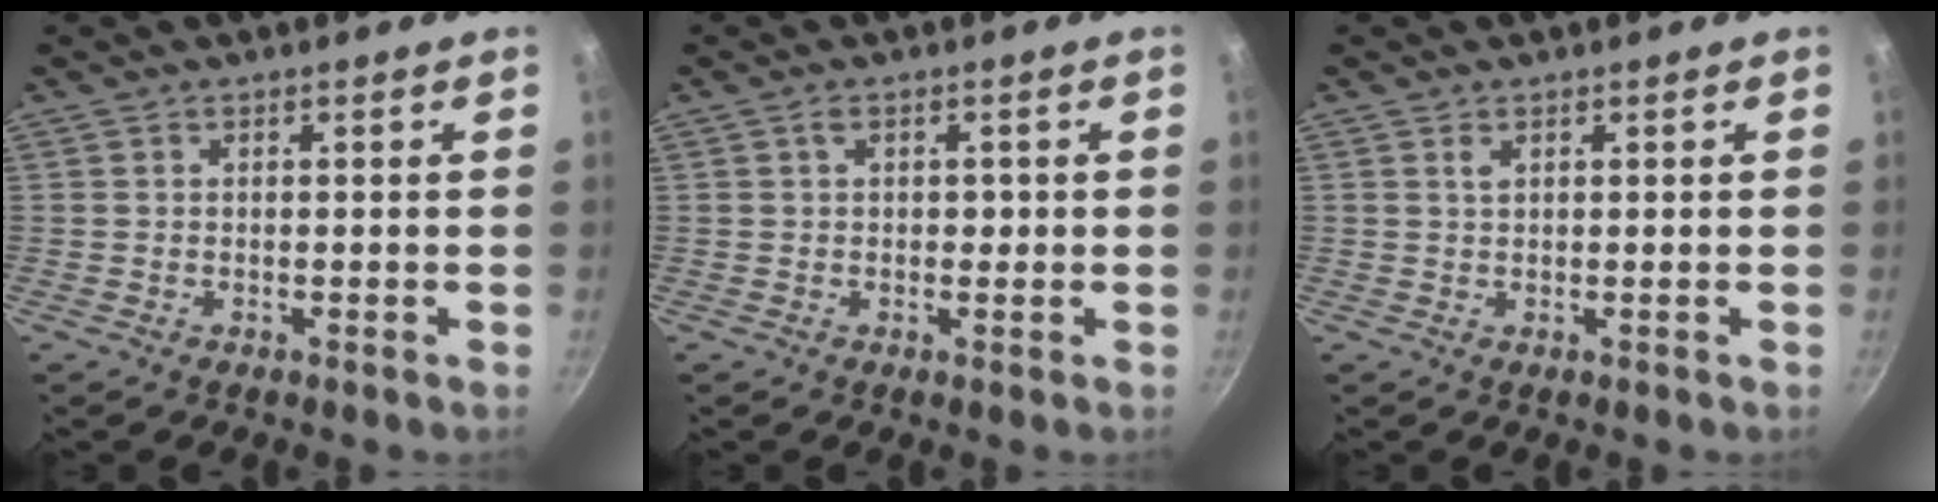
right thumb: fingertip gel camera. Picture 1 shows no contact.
{"total": 2.2, "force": [0.1, 1.3, 1.7], "torque": [-0.018, 0.002, 0.002]}
{"total": 0.9, "force": [0.5, 0.4, 0.6], "torque": [-0.011, -0.001, 0.011]}